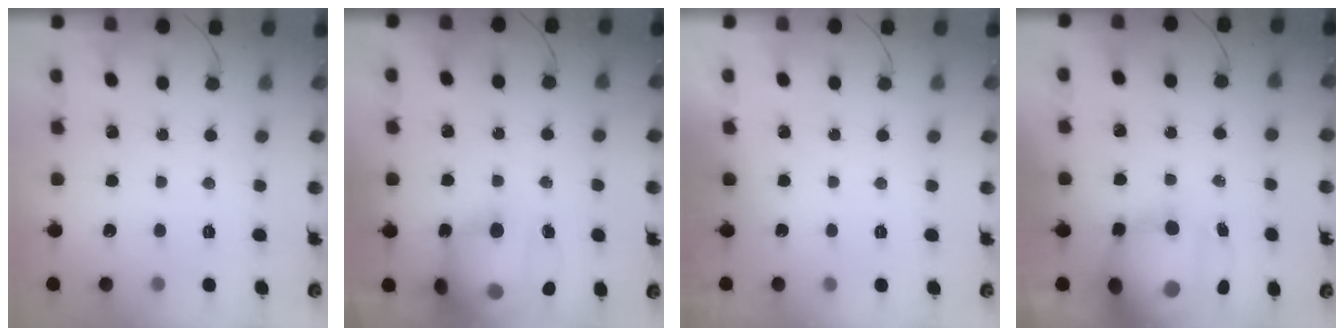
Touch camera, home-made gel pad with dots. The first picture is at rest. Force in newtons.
{"total": 20.4, "press": 19.9, "slide": 4.2}
{"total": 0.0}
{"total": 20.5, "press": 19.9, "slide": 4.9}